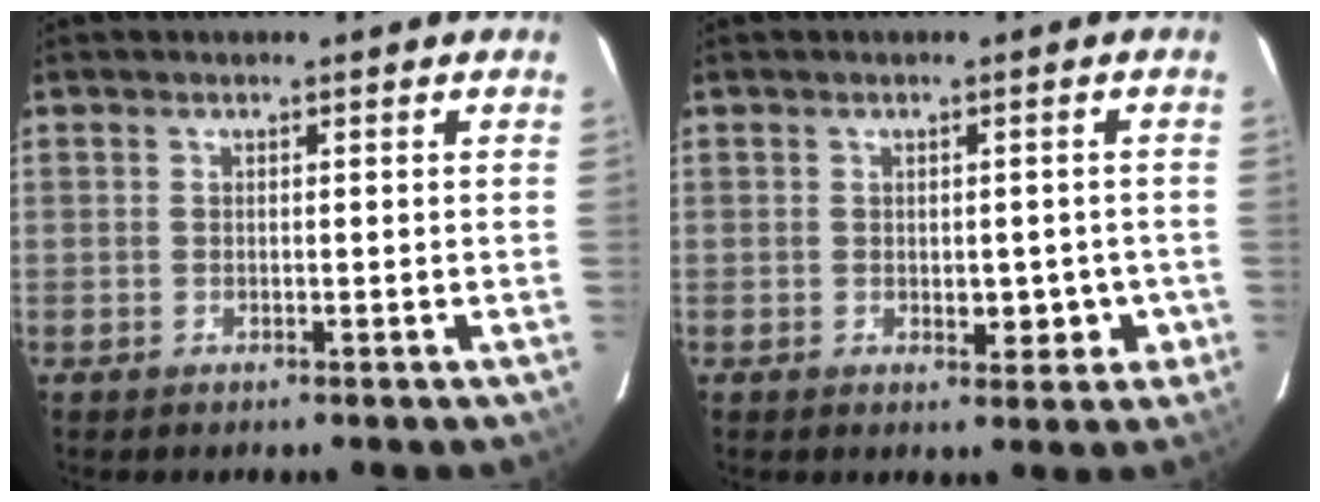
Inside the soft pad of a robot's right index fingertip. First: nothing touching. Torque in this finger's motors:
{"motor_torque": [0.07, -0.06, 0.03, 0.02]}